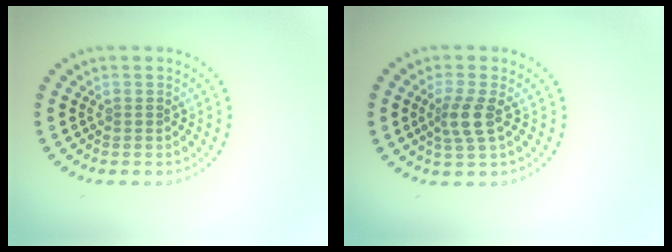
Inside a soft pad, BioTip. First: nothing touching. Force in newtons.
{"total": 2.5, "press": 1.9, "slide": 1.6}